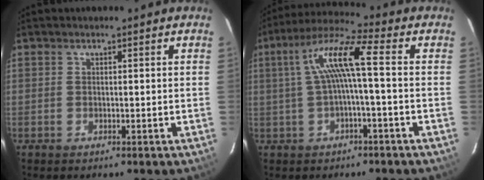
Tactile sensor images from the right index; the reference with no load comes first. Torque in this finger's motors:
{"motor_torque": [1.44, 0.24, 0.72, 0.18]}